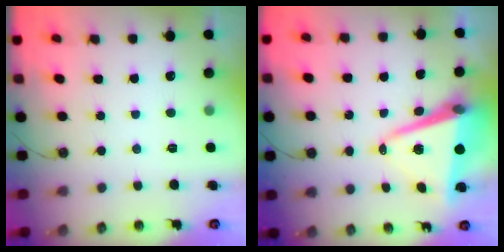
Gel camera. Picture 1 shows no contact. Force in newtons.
{"total": 11.8, "press": 11.3, "slide": 3.2}